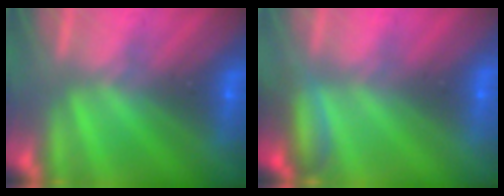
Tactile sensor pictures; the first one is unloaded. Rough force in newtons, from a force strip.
{"total": 2.8}